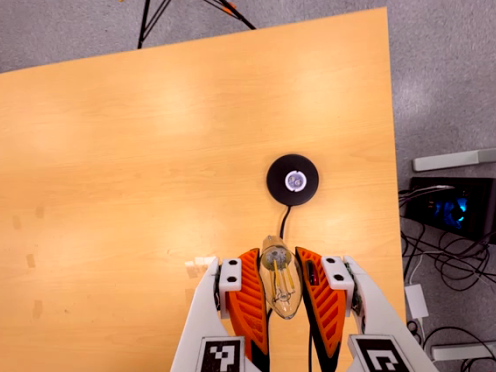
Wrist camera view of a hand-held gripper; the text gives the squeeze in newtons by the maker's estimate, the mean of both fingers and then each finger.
{"total": 23.2, "left": 26.2, "right": 20.2}